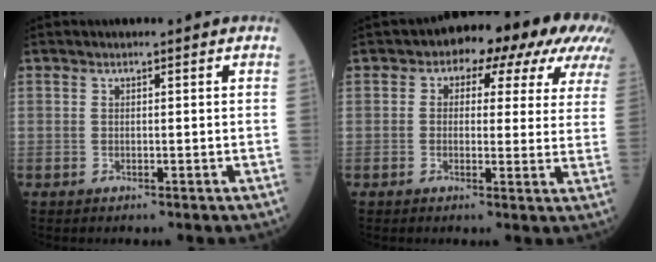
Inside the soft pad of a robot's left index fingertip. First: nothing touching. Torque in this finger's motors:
{"motor_torque": [1.34, -0.80, 1.05, 0.16]}